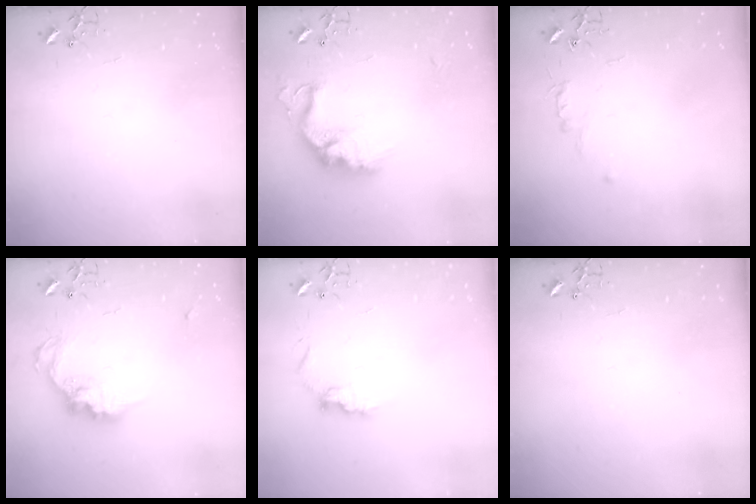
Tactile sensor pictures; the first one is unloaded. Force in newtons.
{"total": 16.9, "press": 16.9, "slide": 1.2}
{"total": 4.8, "press": 4.7, "slide": 0.6}
{"total": 13.5, "press": 13.5, "slide": 0.8}
{"total": 7.8, "press": 7.8, "slide": 0.4}
{"total": 0.0}